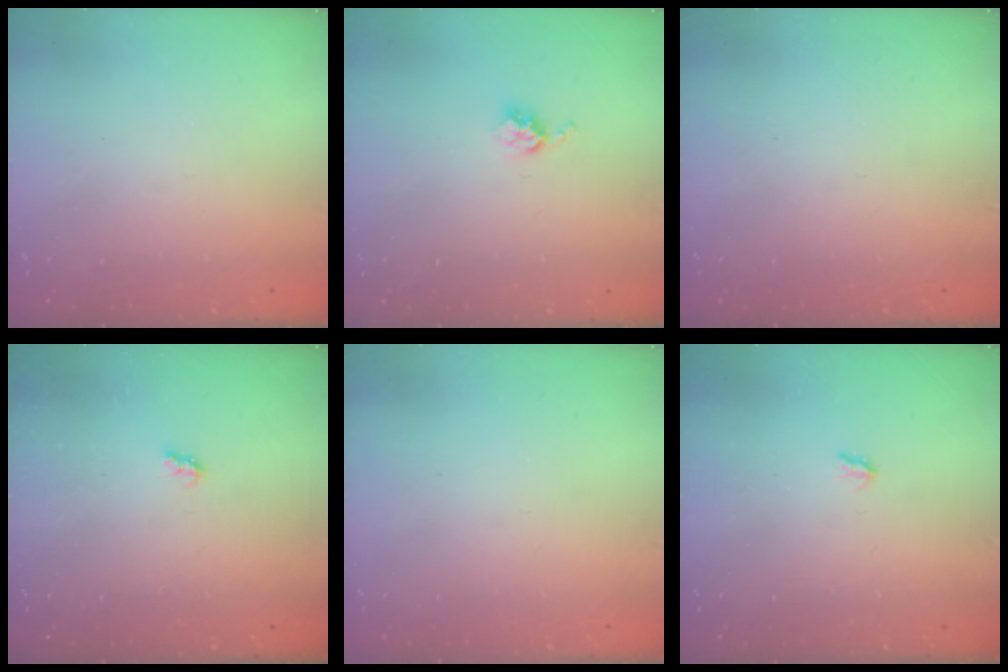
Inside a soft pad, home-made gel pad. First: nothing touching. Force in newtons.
{"total": 3.5, "press": 3.5, "slide": 0.4}
{"total": 0.0}
{"total": 2.6, "press": 2.6, "slide": 0.4}
{"total": 0.0}
{"total": 1.7, "press": 1.6, "slide": 0.3}